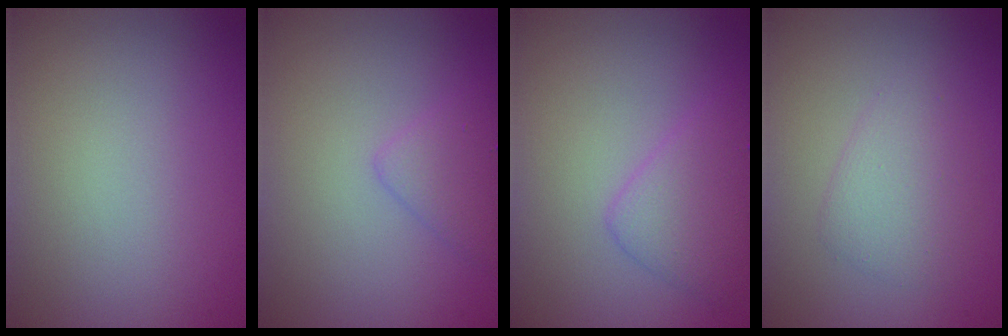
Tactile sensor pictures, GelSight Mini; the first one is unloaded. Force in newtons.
{"total": 1.9, "press": 1.9, "slide": 0.0}
{"total": 3.0, "press": 3.0, "slide": 0.1}
{"total": 2.4, "press": 2.4, "slide": 0.0}